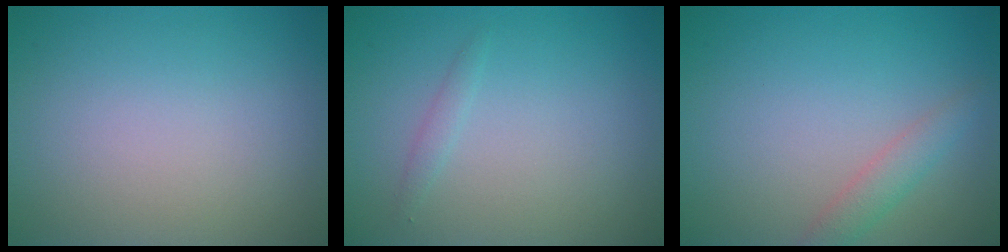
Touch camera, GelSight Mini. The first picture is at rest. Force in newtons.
{"total": 0.8, "press": 0.8, "slide": 0.1}
{"total": 1.8, "press": 1.8, "slide": 0.1}